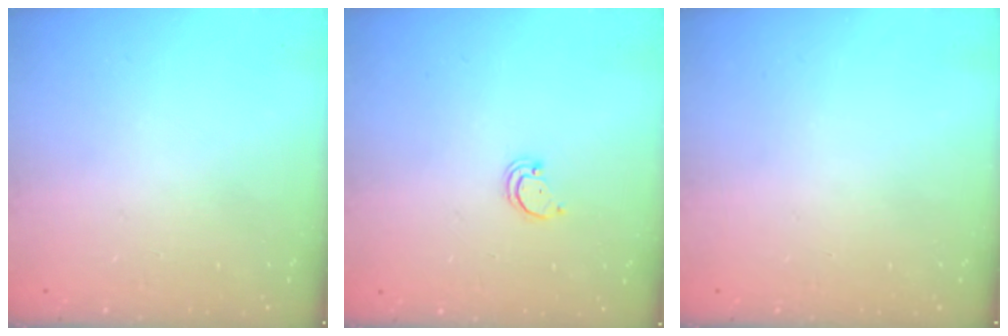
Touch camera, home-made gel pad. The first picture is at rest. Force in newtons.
{"total": 1.6, "press": 1.6, "slide": 0.1}
{"total": 0.0}